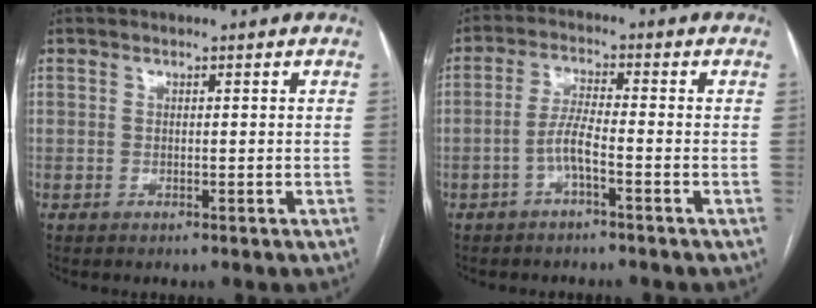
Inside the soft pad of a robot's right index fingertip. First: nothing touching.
{"total": 3.9, "force": [-1.7, 0.2, 3.5], "torque": [-0.070, 0.009, -0.037]}